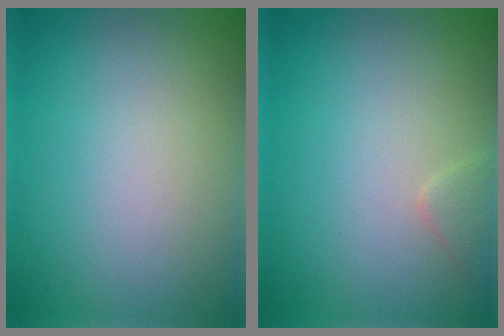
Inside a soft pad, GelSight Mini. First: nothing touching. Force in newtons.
{"total": 1.0, "press": 1.0, "slide": 0.1}